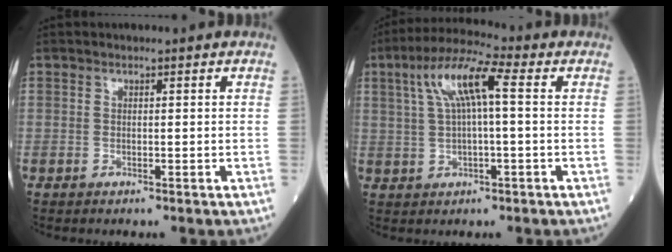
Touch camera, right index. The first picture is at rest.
{"total": 8.7, "force": [2.2, 1.5, 8.3], "torque": [-0.166, 0.031, 0.039]}